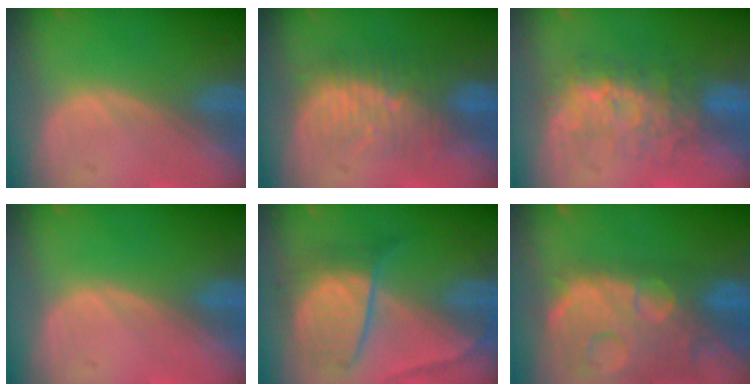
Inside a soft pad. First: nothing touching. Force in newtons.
{"total": 8.5, "press": 7.8, "slide": 3.5}
{"total": 7.7, "press": 7.3, "slide": 2.3}
{"total": 0.0}
{"total": 7.6, "press": 7.6, "slide": 0.3}
{"total": 14.5, "press": 11.7, "slide": 8.5}